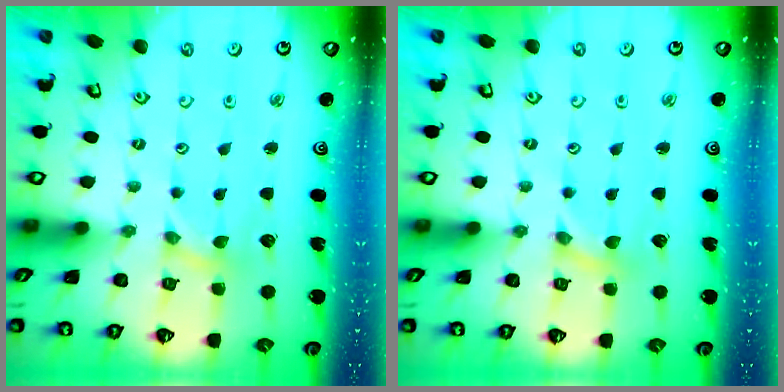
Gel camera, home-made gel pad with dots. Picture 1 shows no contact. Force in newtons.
{"total": 0.0}